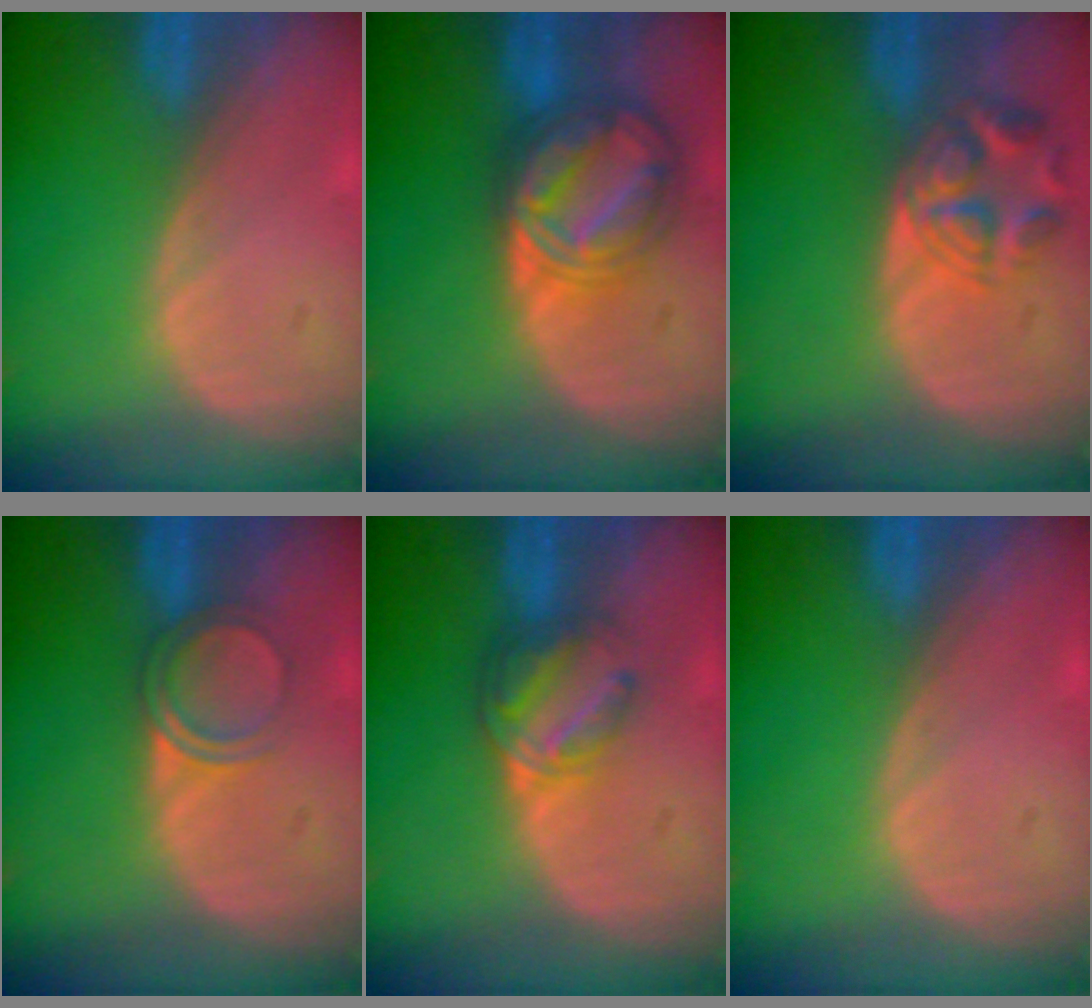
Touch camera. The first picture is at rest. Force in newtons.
{"total": 8.9, "press": 8.8, "slide": 0.7}
{"total": 5.4, "press": 5.4, "slide": 0.5}
{"total": 3.6, "press": 3.3, "slide": 1.2}
{"total": 6.2, "press": 5.3, "slide": 3.2}
{"total": 0.0}